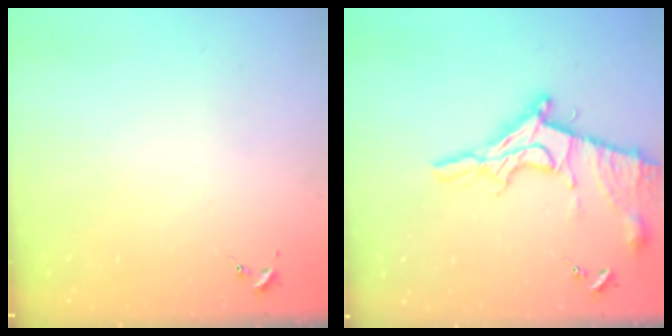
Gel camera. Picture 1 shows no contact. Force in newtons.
{"total": 17.2, "press": 17.1, "slide": 1.2}